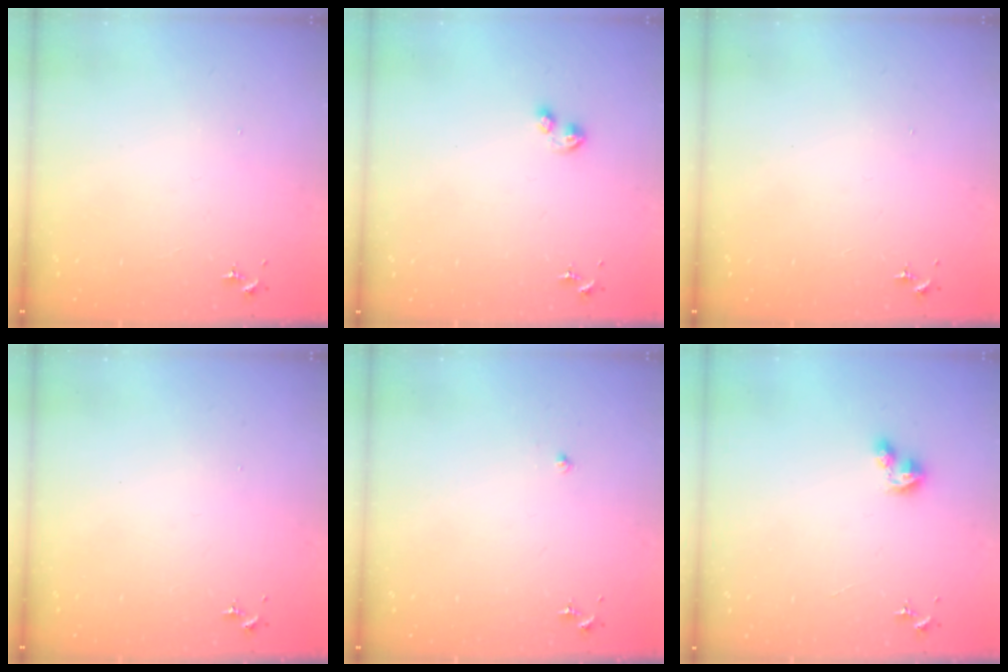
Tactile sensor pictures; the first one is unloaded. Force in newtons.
{"total": 5.6, "press": 5.6, "slide": 0.5}
{"total": 0.0}
{"total": 0.0}
{"total": 1.8, "press": 1.8, "slide": 0.1}
{"total": 4.0, "press": 4.0, "slide": 0.8}